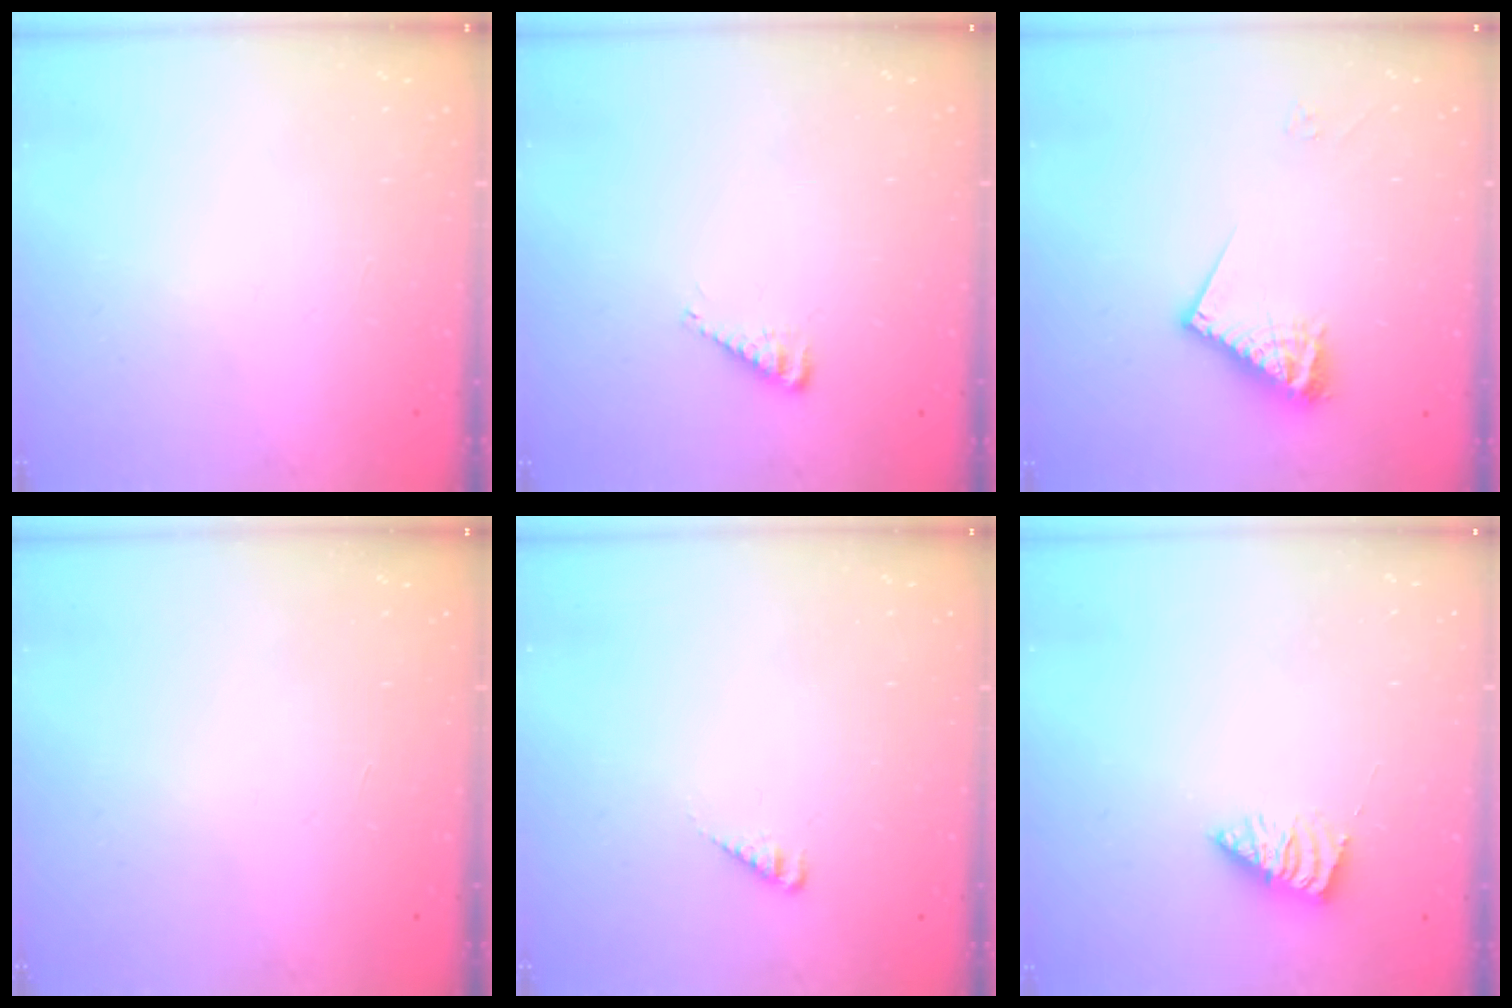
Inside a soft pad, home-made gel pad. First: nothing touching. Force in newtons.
{"total": 5.1, "press": 5.1, "slide": 0.5}
{"total": 11.2, "press": 11.2, "slide": 1.1}
{"total": 0.0}
{"total": 3.0, "press": 3.0, "slide": 0.2}
{"total": 2.3, "press": 2.3, "slide": 0.4}